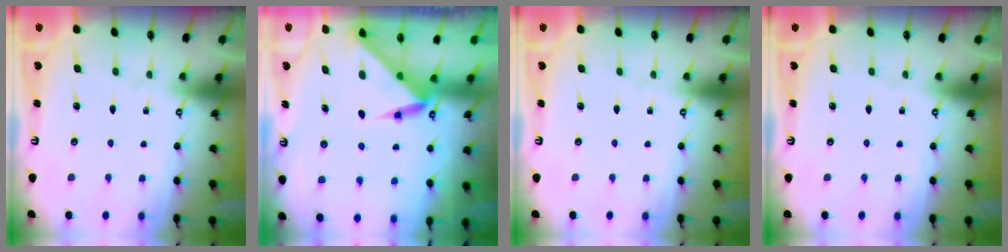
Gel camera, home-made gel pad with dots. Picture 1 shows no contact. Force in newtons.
{"total": 3.5, "press": 3.5, "slide": 0.1}
{"total": 0.0}
{"total": 0.0}